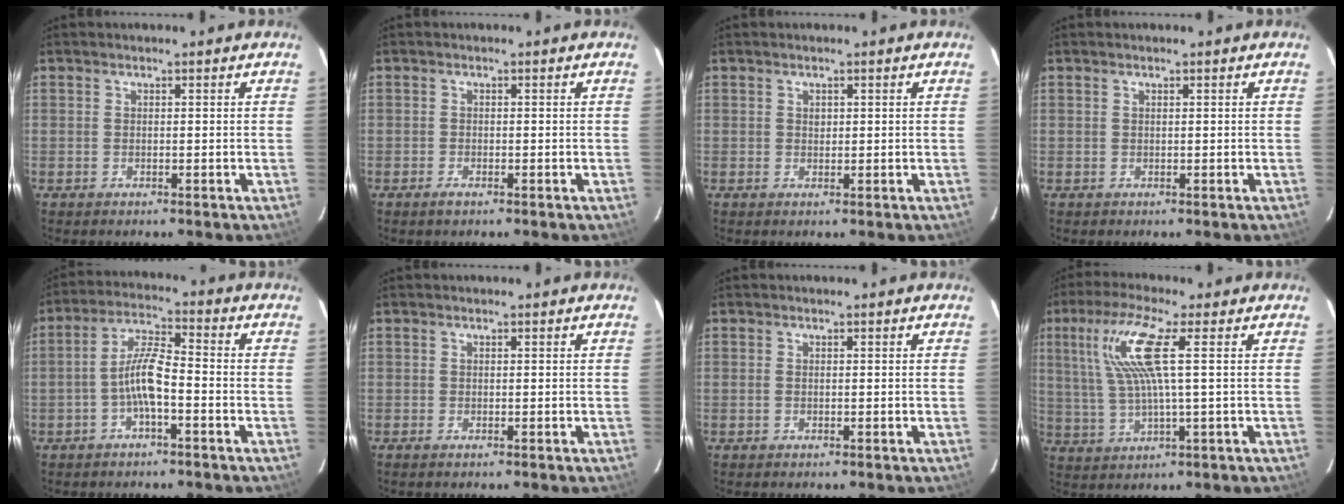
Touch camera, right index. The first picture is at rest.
{"total": 1.2, "force": [-0.9, 0.5, 0.7], "torque": [-0.013, -0.002, -0.019]}
{"total": 0.7, "force": [0.3, 0.6, 0.3], "torque": [-0.003, 0.002, 0.007]}
{"total": 0.0}
{"total": 6.6, "force": [-2.5, 1.4, 6.0], "torque": [-0.127, 0.014, -0.047]}
{"total": 0.0}
{"total": 0.0}
{"total": 10.6, "force": [3.0, 0.8, 10.1], "torque": [-0.203, 0.007, 0.069]}